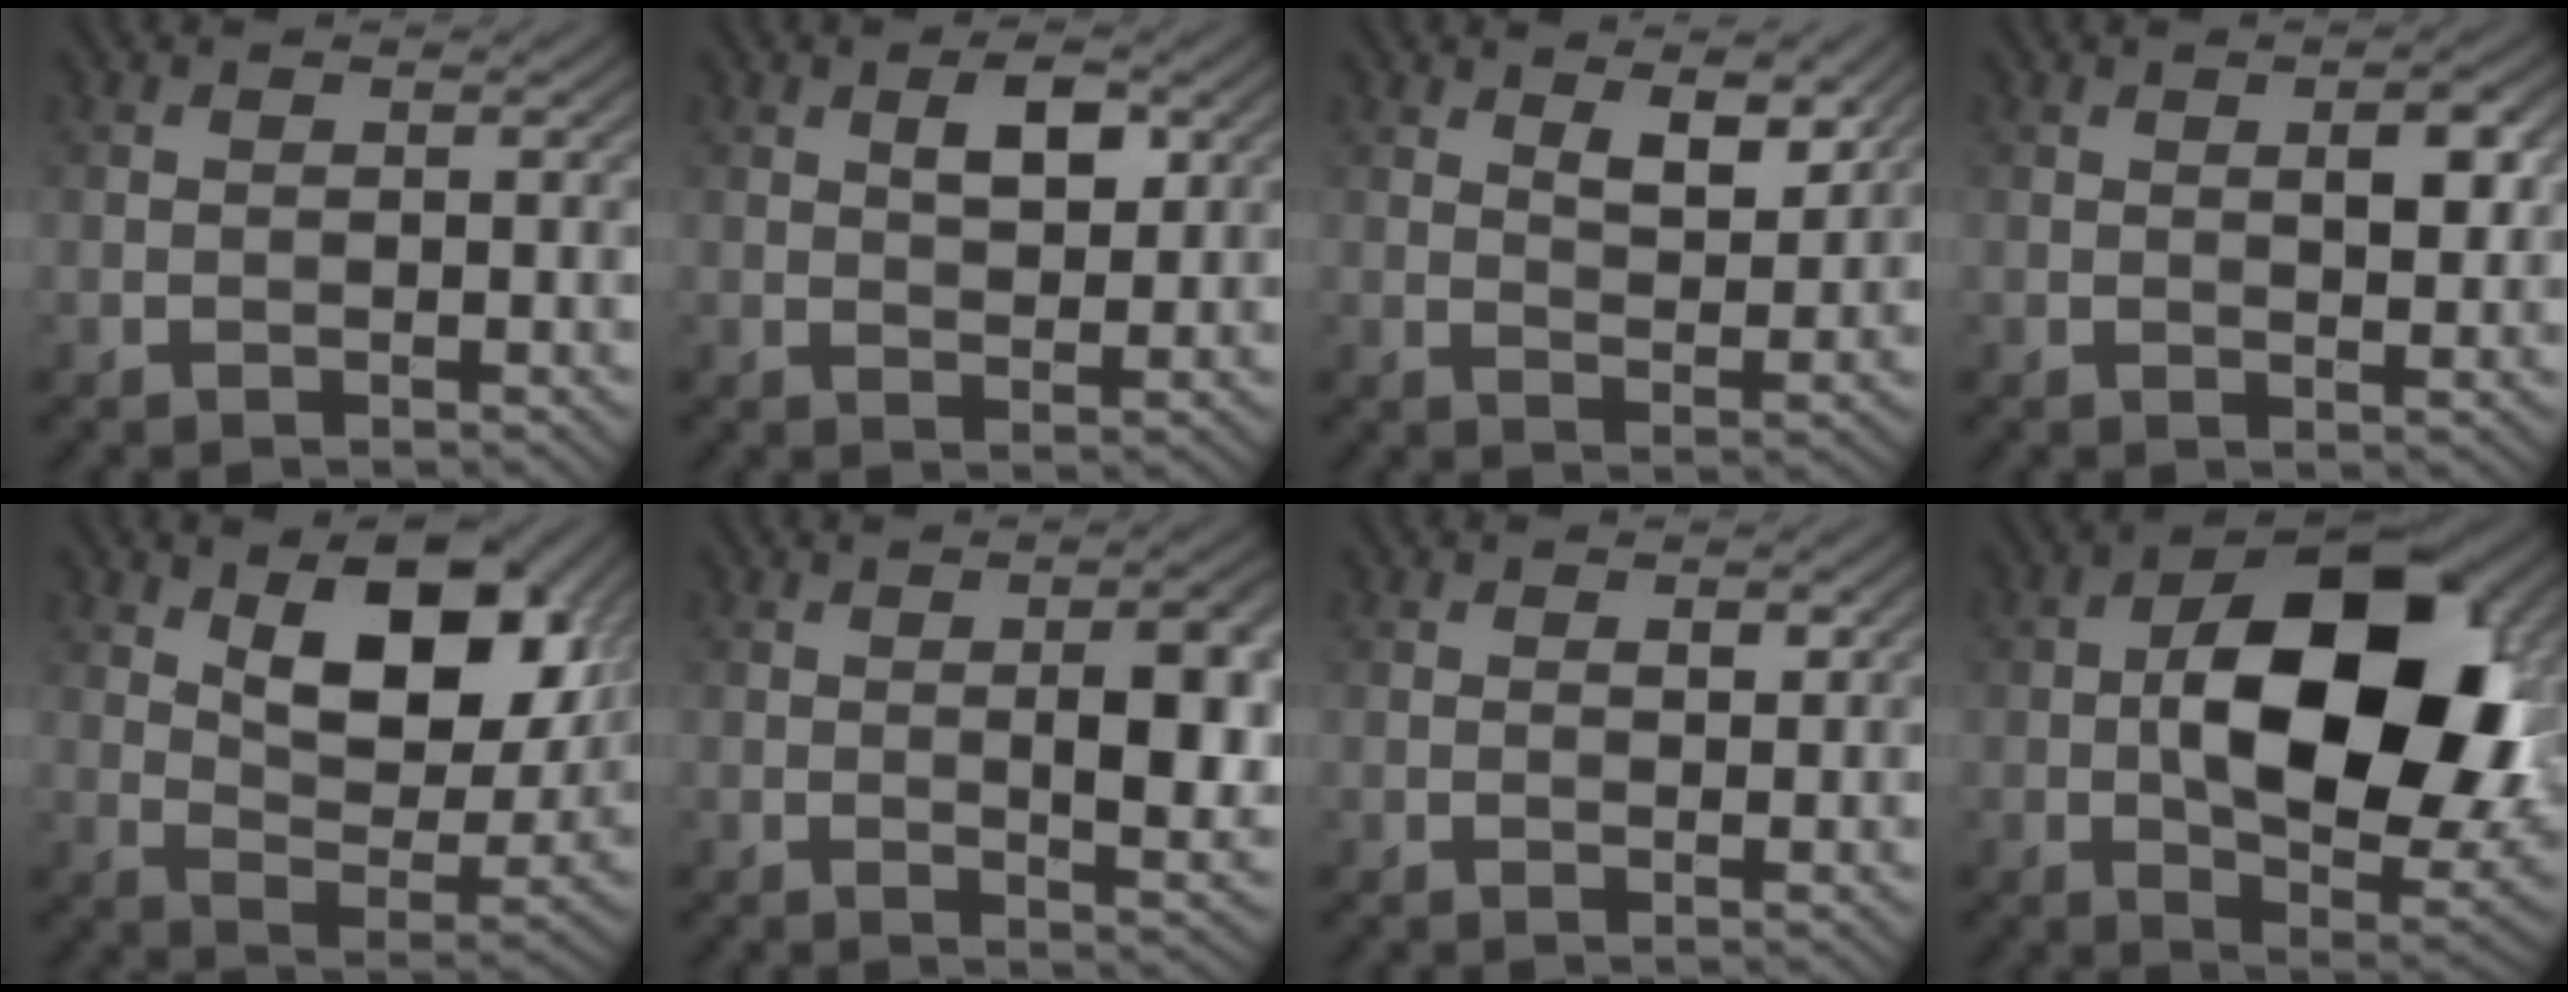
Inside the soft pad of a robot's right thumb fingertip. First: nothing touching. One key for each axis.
{"total": 4.0, "fx": 1.5, "fy": 1.9, "fz": 3.1, "tx": -0.057, "ty": 0.000, "tz": 0.028}
{"total": 5.0, "fx": 3.2, "fy": 2.0, "fz": 3.3, "tx": -0.060, "ty": -0.009, "tz": 0.057}
{"total": 3.5, "fx": 1.0, "fy": 1.6, "fz": 3.0, "tx": -0.049, "ty": 0.000, "tz": 0.016}
{"total": 13.8, "fx": 5.8, "fy": 7.0, "fz": 10.3, "tx": -0.161, "ty": -0.012, "tz": 0.096}
{"total": 7.7, "fx": 0.6, "fy": 2.9, "fz": 7.1, "tx": -0.102, "ty": 0.002, "tz": 0.013}
{"total": 1.2, "fx": 0.6, "fy": 0.6, "fz": 0.8, "tx": -0.010, "ty": -0.004, "tz": 0.011}
{"total": 16.6, "fx": 0.7, "fy": 9.2, "fz": 13.8, "tx": -0.212, "ty": -0.004, "tz": 0.014}